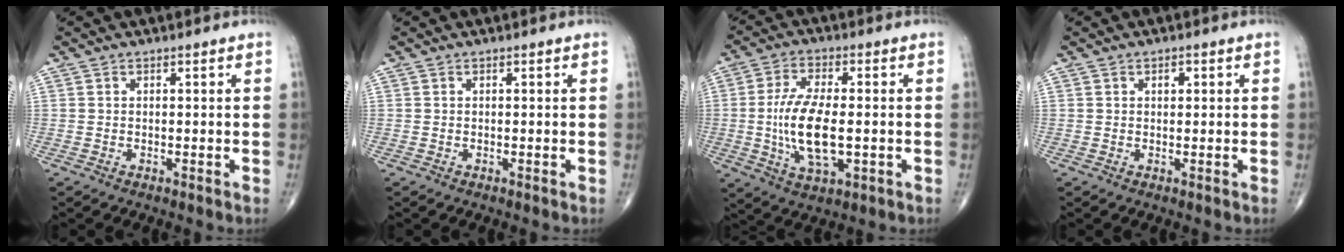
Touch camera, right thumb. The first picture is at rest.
{"total": 0.0}
{"total": 12.7, "force": [-1.2, 5.6, 11.3], "torque": [-0.222, -0.002, -0.019]}
{"total": 1.2, "force": [0.4, 0.8, 0.8], "torque": [-0.007, 0.000, 0.005]}